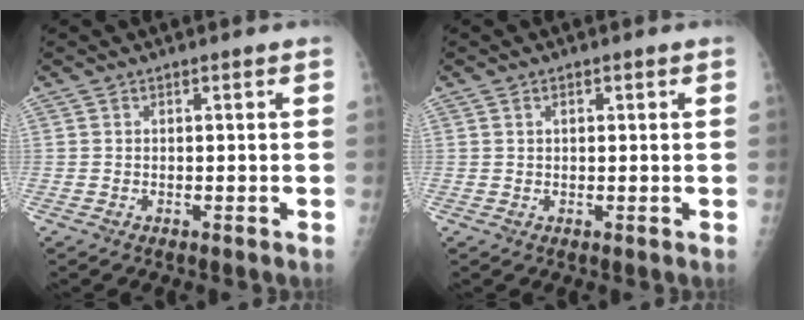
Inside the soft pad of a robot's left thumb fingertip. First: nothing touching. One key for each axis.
{"total": 1.1, "fx": 0.5, "fy": 0.7, "fz": 0.7, "tx": -0.009, "ty": 0.000, "tz": 0.007}